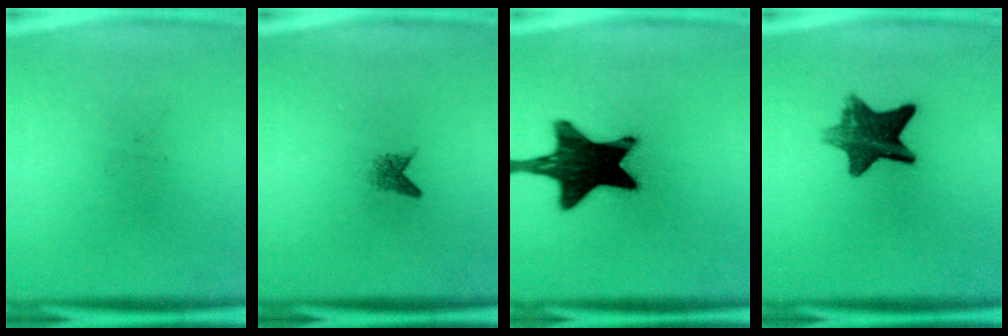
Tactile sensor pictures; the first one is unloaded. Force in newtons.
{"total": 1.6}
{"total": 19.6}
{"total": 9.6}